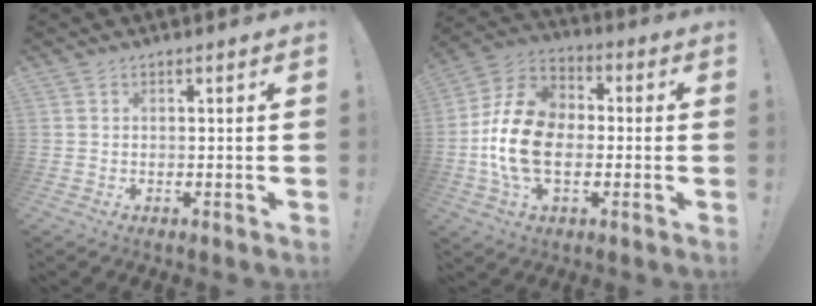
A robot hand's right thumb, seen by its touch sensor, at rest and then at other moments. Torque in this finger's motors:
{"motor_torque": [1.86, 2.23, 0.55, -0.17, 0.11]}